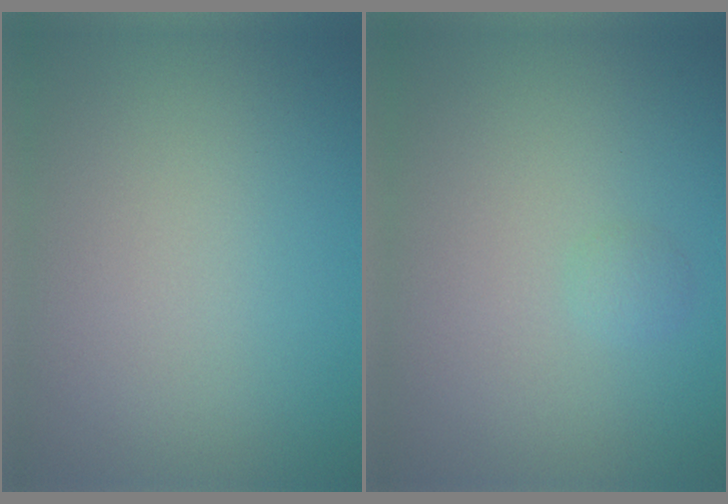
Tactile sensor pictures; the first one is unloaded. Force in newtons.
{"total": 0.8, "press": 0.8, "slide": 0.0}